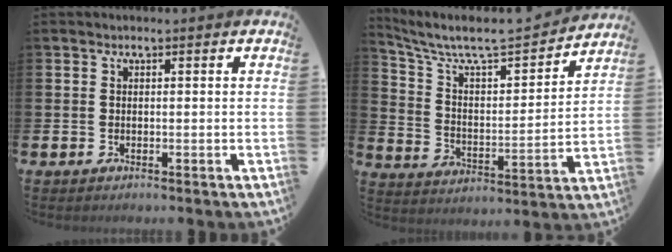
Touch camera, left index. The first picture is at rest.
{"total": 8.1, "force": [7.2, 2.1, 3.1], "torque": [-0.098, -0.053, 0.121]}